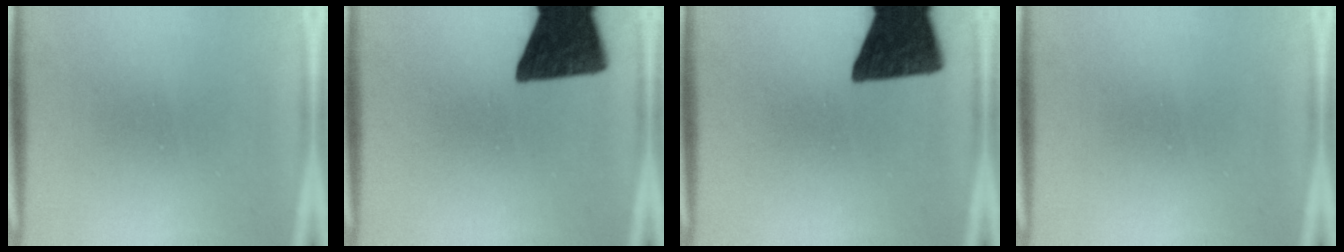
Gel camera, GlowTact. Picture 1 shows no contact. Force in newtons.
{"total": 15.7}
{"total": 15.7}
{"total": 0.0}